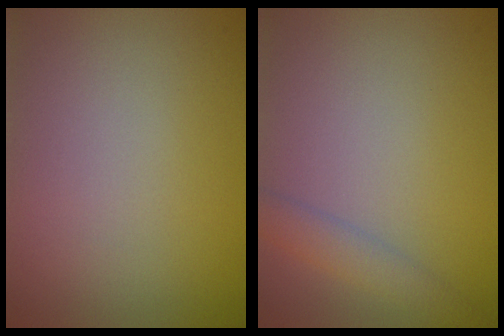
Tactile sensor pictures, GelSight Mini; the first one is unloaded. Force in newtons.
{"total": 2.0, "press": 2.0, "slide": 0.0}